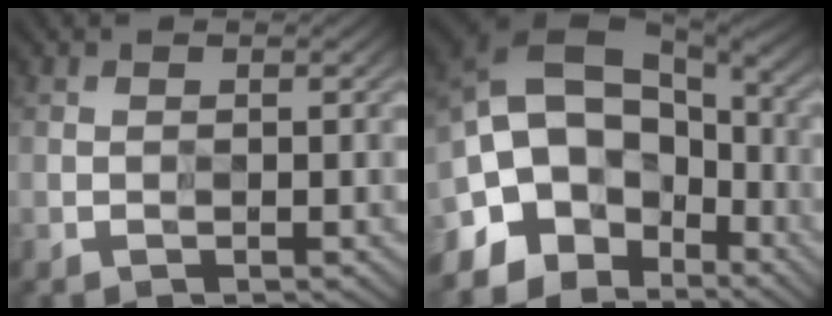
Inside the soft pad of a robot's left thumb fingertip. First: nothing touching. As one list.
[{"total": 16.3, "force": [-4.3, 12.6, 9.3], "torque": [-0.180, -0.007, -0.084]}]